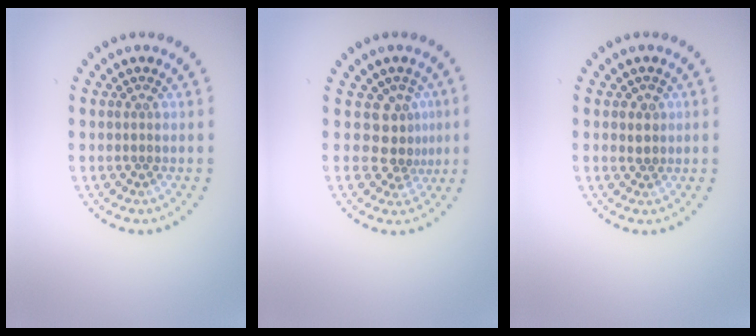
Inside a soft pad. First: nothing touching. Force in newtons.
{"total": 3.0, "press": 2.0, "slide": 2.2}
{"total": 0.8, "press": 0.8, "slide": 0.3}